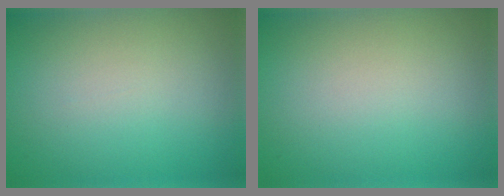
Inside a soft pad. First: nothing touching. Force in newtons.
{"total": 0.0}